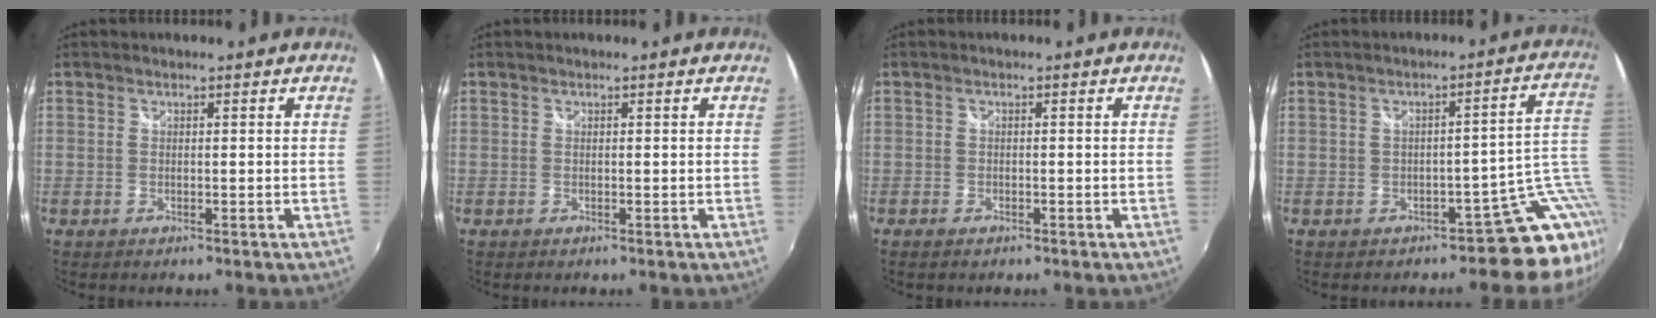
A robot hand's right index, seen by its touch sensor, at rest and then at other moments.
{"total": 0.0}
{"total": 1.4, "force": [-1.0, 0.6, 0.7], "torque": [-0.016, -0.002, -0.017]}
{"total": 6.5, "force": [-2.0, 3.8, 4.9], "torque": [-0.028, 0.023, -0.025]}